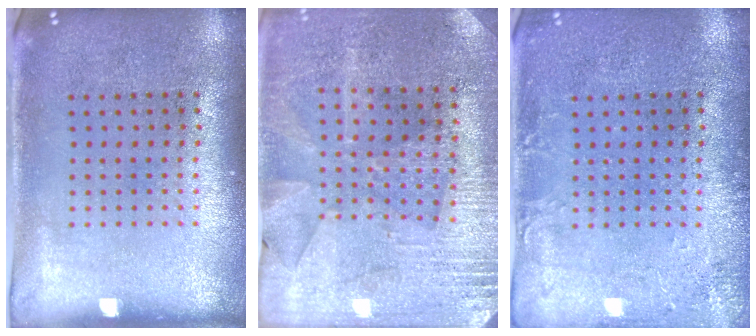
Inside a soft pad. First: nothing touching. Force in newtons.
{"total": 2.8, "press": 2.7, "slide": 0.6}
{"total": 2.1, "press": 2.1, "slide": 0.1}